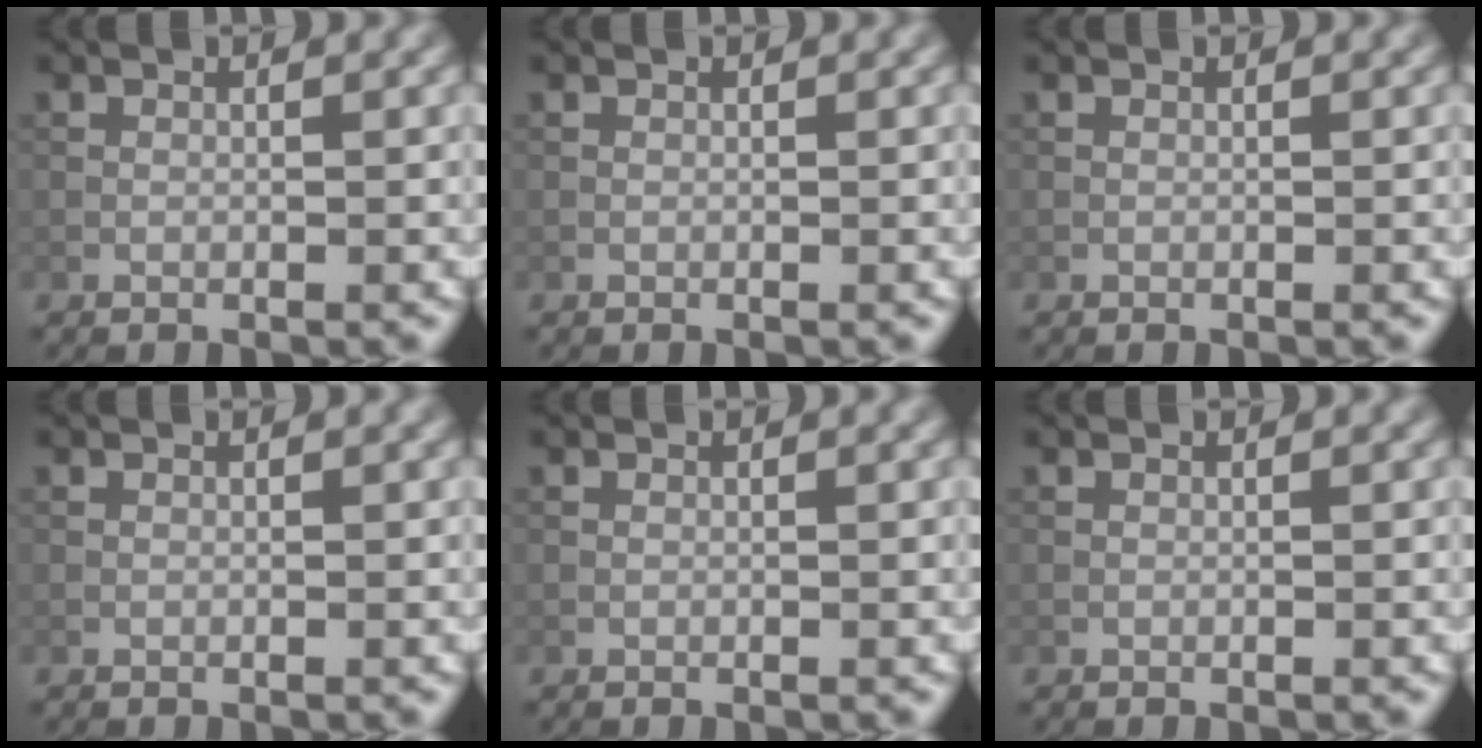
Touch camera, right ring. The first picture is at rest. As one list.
[{"total": 0.0}, {"total": 0.0}, {"total": 0.0}, {"total": 0.0}, {"total": 0.0}]